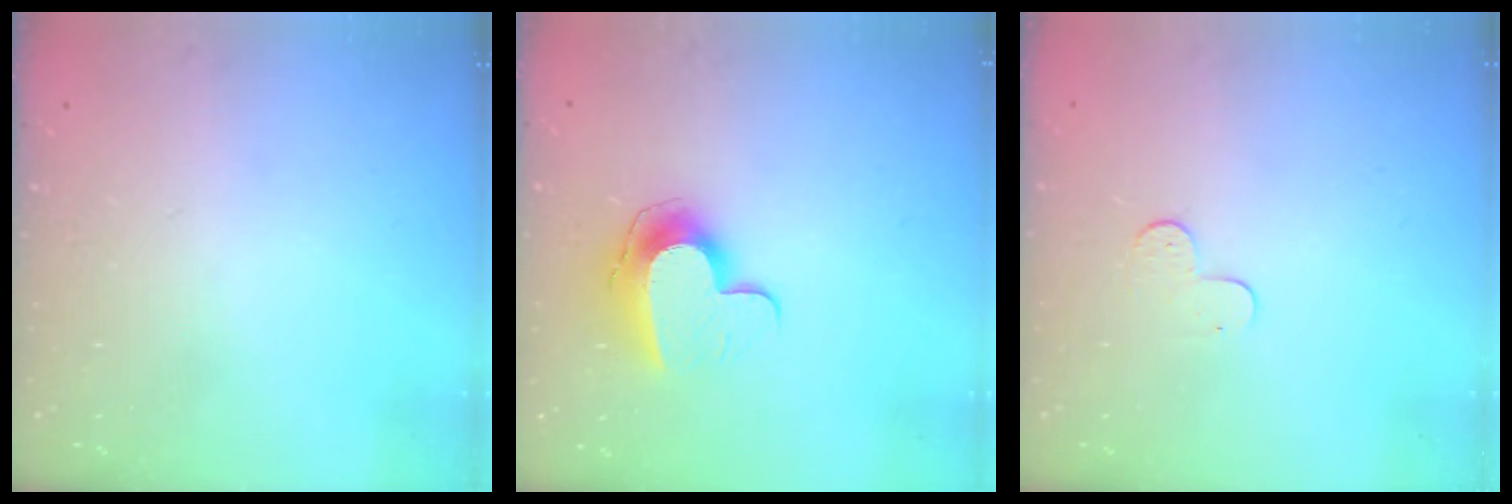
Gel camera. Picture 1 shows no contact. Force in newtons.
{"total": 11.4, "press": 11.4, "slide": 0.4}
{"total": 3.8, "press": 3.7, "slide": 0.4}